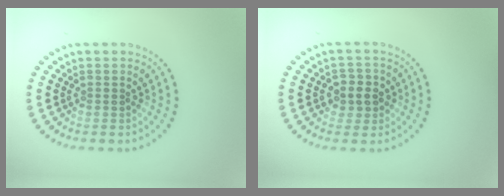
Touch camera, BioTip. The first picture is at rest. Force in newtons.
{"total": 2.3, "press": 2.2, "slide": 0.7}